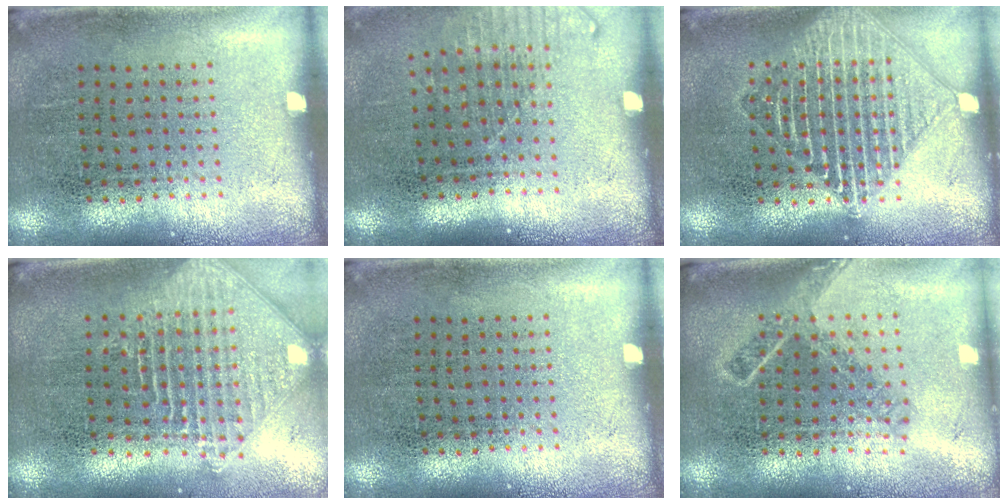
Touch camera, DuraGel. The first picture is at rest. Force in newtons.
{"total": 1.3, "press": 1.1, "slide": 0.8}
{"total": 2.1, "press": 2.1, "slide": 0.3}
{"total": 2.4, "press": 1.8, "slide": 1.6}
{"total": 0.0}
{"total": 1.8, "press": 1.3, "slide": 1.3}